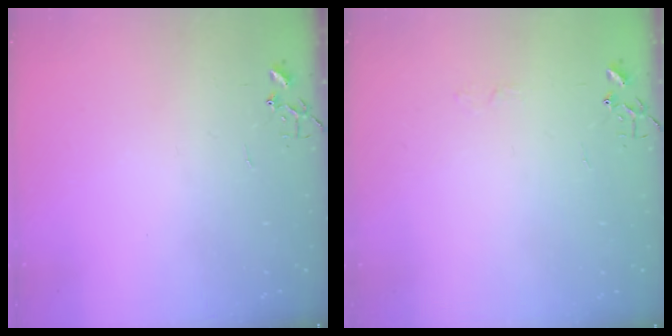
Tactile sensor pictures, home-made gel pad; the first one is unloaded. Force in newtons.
{"total": 3.3, "press": 3.2, "slide": 0.5}